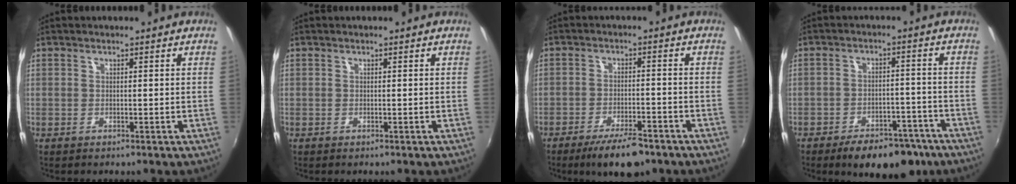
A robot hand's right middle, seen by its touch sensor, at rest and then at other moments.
{"total": 0.0}
{"total": 9.0, "force": [-6.8, 2.7, 5.3], "torque": [-0.114, -0.013, -0.107]}
{"total": 11.6, "force": [-8.6, 5.4, 5.6], "torque": [-0.099, 0.017, -0.108]}